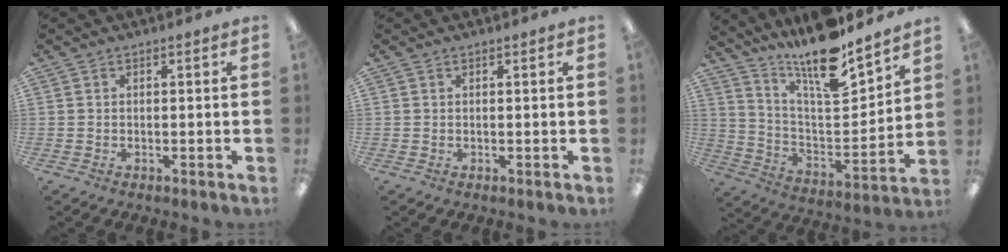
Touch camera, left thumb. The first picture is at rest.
{"total": 0.0}
{"total": 16.6, "force": [14.3, 2.8, 8.1], "torque": [-0.153, -0.112, 0.243]}